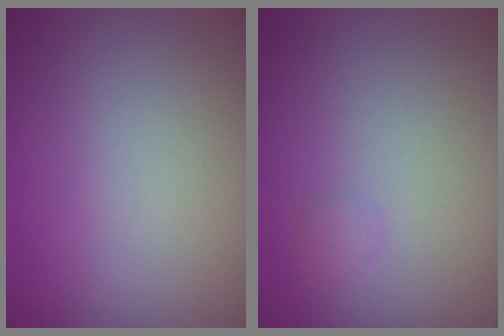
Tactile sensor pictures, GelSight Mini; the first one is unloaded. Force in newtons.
{"total": 0.6, "press": 0.6, "slide": 0.1}